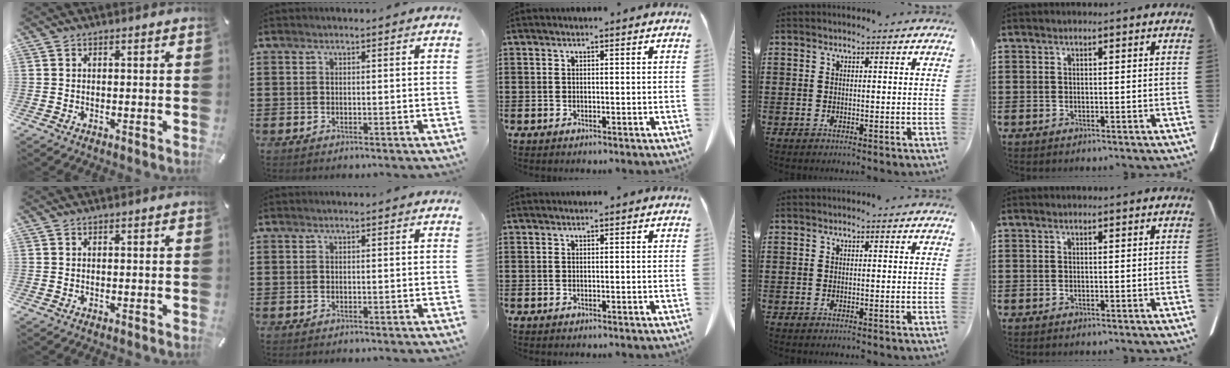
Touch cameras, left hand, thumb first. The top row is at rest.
{}